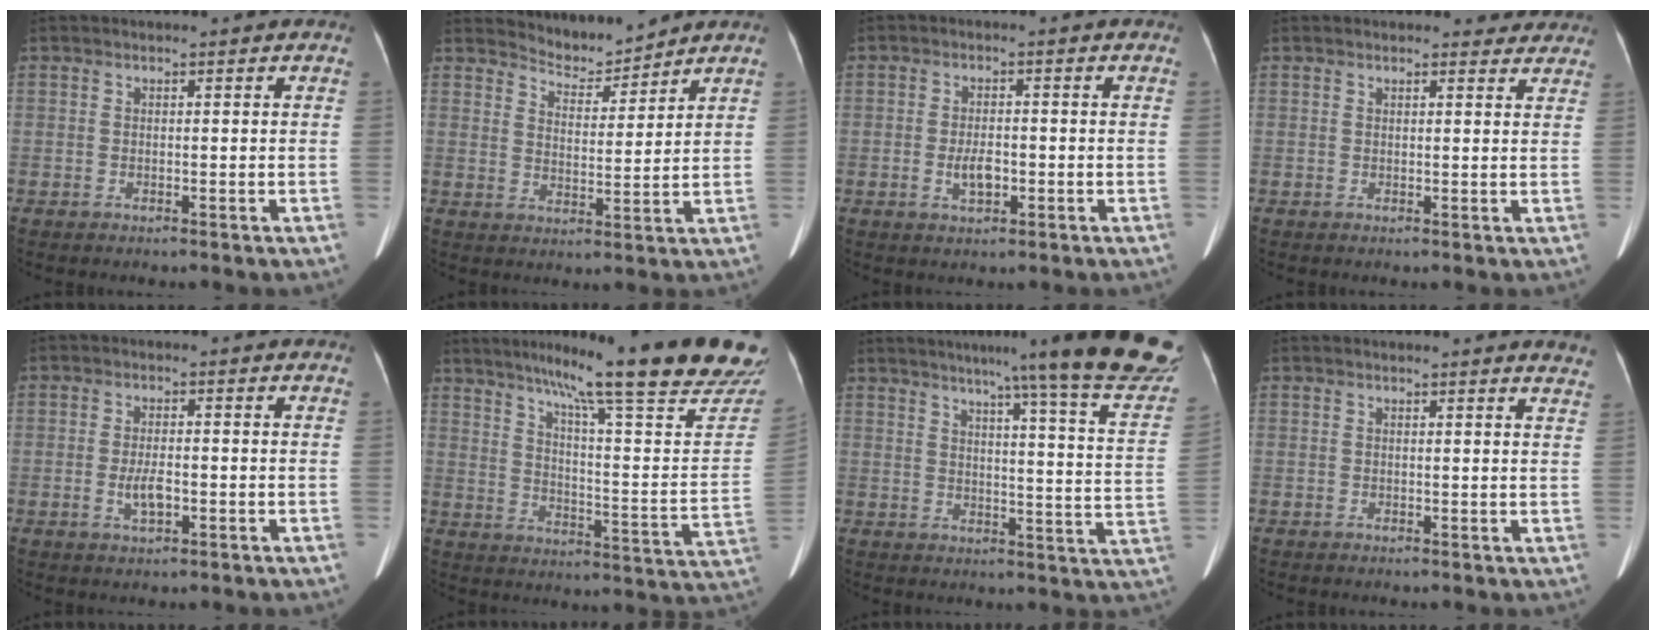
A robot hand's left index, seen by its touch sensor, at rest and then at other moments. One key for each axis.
{"total": 5.1, "fx": 5.1, "fy": 0.4, "fz": -0.3, "tx": -0.001, "ty": -0.002, "tz": 0.090}
{"total": 3.4, "fx": -1.1, "fy": 1.5, "fz": 2.8, "tx": -0.055, "ty": 0.000, "tz": -0.017}
{"total": 5.1, "fx": 4.8, "fy": 1.5, "fz": 0.5, "tx": 0.009, "ty": -0.004, "tz": 0.035}
{"total": 3.2, "fx": -1.0, "fy": 1.0, "fz": 2.9, "tx": -0.060, "ty": -0.001, "tz": -0.017}
{"total": 26.8, "fx": 21.9, "fy": 0.6, "fz": 15.4, "tx": -0.224, "ty": -0.068, "tz": 0.279}
{"total": 24.1, "fx": 21.0, "fy": -1.1, "fz": 11.8, "tx": -0.157, "ty": -0.088, "tz": 0.243}
{"total": 4.9, "fx": 4.8, "fy": 0.1, "fz": 1.2, "tx": -0.008, "ty": -0.019, "tz": 0.025}